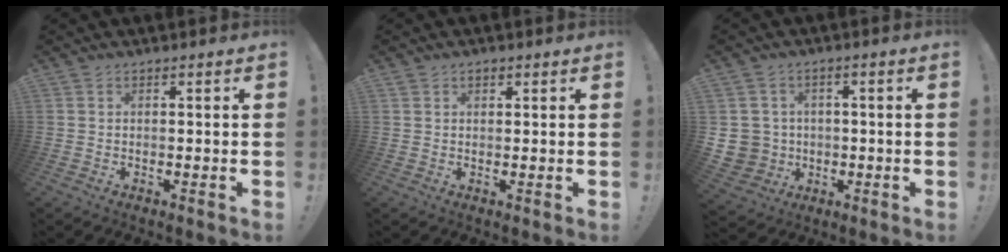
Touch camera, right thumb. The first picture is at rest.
{"total": 1.4, "force": [0.8, 1.0, 0.6], "torque": [-0.004, -0.001, 0.014]}
{"total": 6.5, "force": [0.0, 6.3, 1.3], "torque": [-0.029, 0.002, 0.005]}